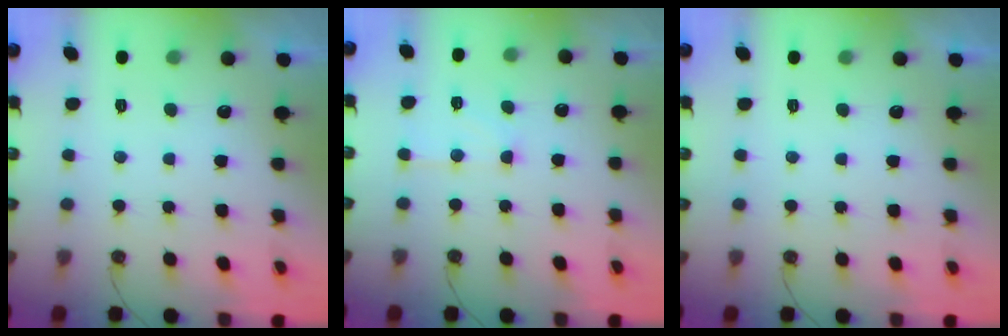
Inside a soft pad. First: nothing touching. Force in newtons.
{"total": 8.0, "press": 7.9, "slide": 0.6}
{"total": 0.0}